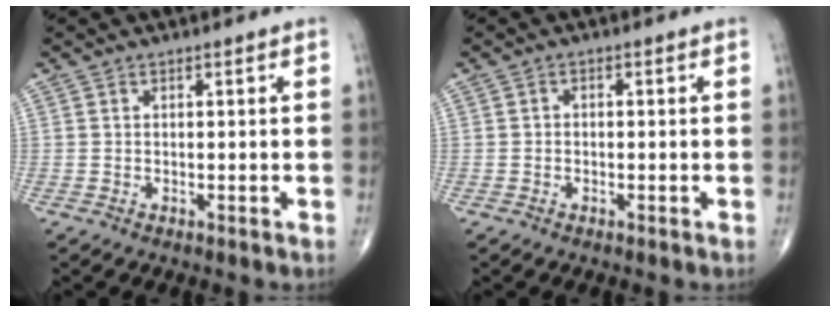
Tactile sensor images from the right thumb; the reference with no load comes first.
{"total": 0.8, "force": [-0.2, 0.6, 0.4], "torque": [-0.003, 0.002, -0.008]}